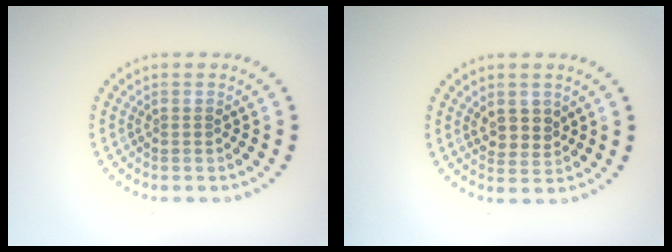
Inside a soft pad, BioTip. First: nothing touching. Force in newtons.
{"total": 2.3, "press": 2.1, "slide": 0.9}